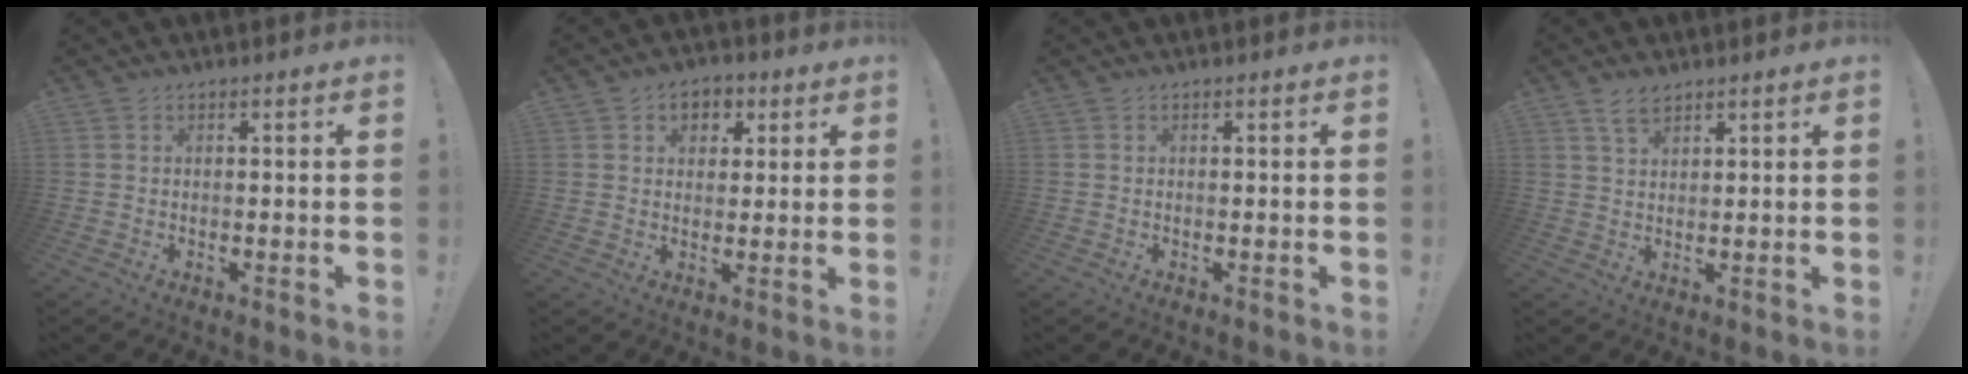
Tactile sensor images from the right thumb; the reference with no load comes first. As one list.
[{"total": 5.7, "force": [1.9, 4.9, 2.2], "torque": [-0.022, -0.002, 0.035]}, {"total": 0.0}, {"total": 4.2, "force": [3.1, 2.0, 2.0], "torque": [-0.032, -0.014, 0.056]}]